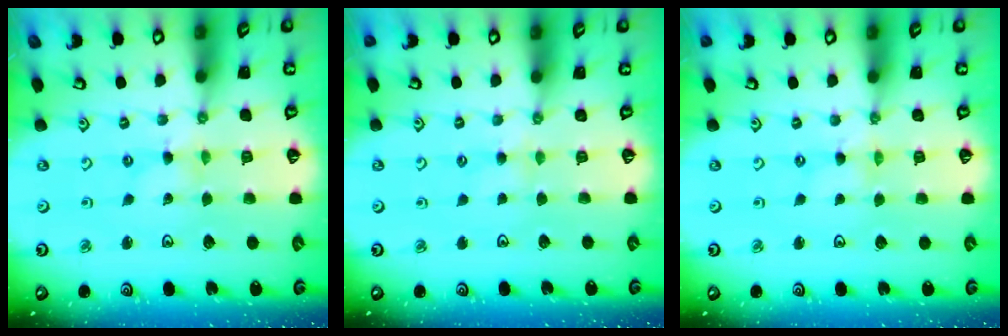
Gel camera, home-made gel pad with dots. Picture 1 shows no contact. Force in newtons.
{"total": 2.8, "press": 2.8, "slide": 0.3}
{"total": 0.5, "press": 0.5, "slide": 0.2}